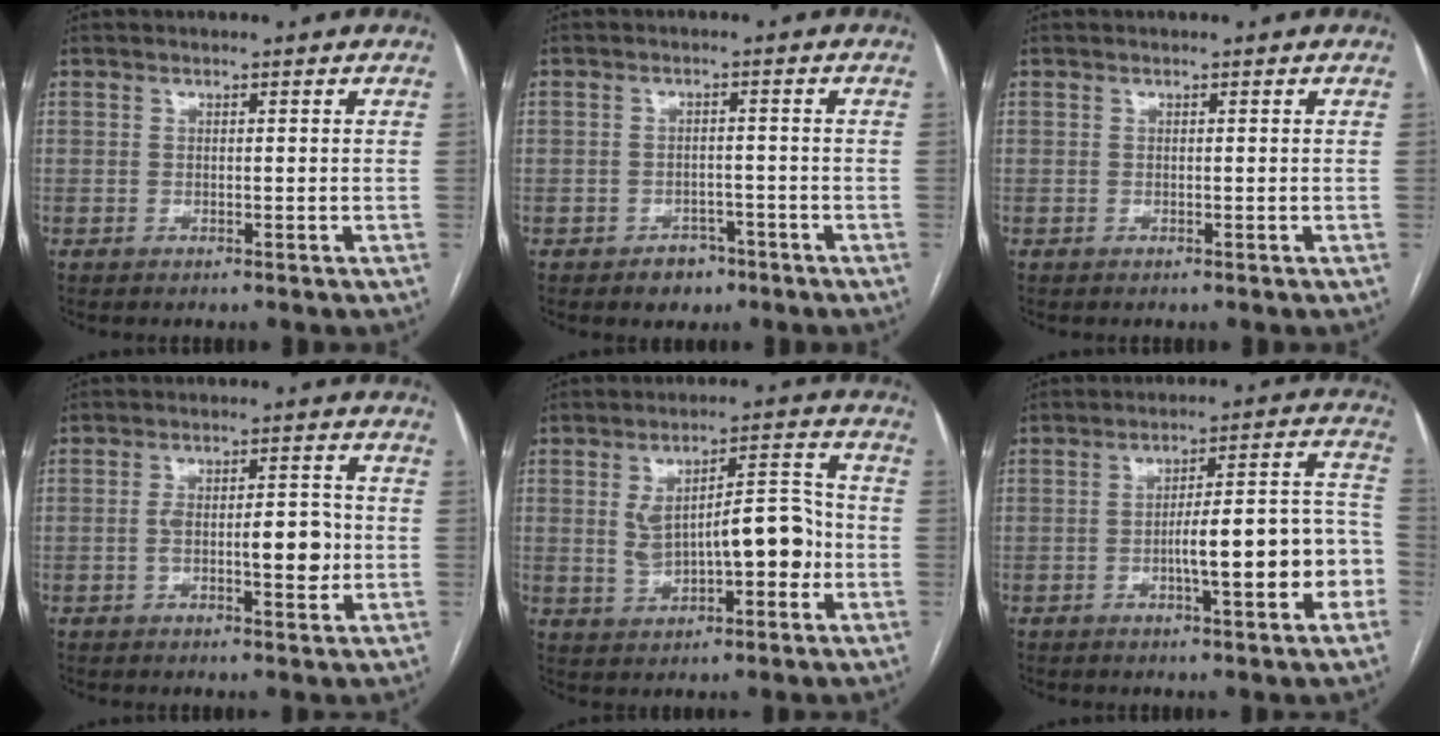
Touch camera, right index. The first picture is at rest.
{"total": 3.6, "force": [-2.3, 2.6, 1.0], "torque": [-0.008, 0.010, -0.027]}
{"total": 0.0}
{"total": 7.8, "force": [-1.2, 2.5, 7.3], "torque": [-0.120, 0.014, -0.016]}
{"total": 11.7, "force": [-0.9, 4.6, 10.7], "torque": [-0.175, 0.033, 0.000]}
{"total": 13.3, "force": [-3.4, 2.6, 12.6], "torque": [-0.167, 0.034, -0.046]}